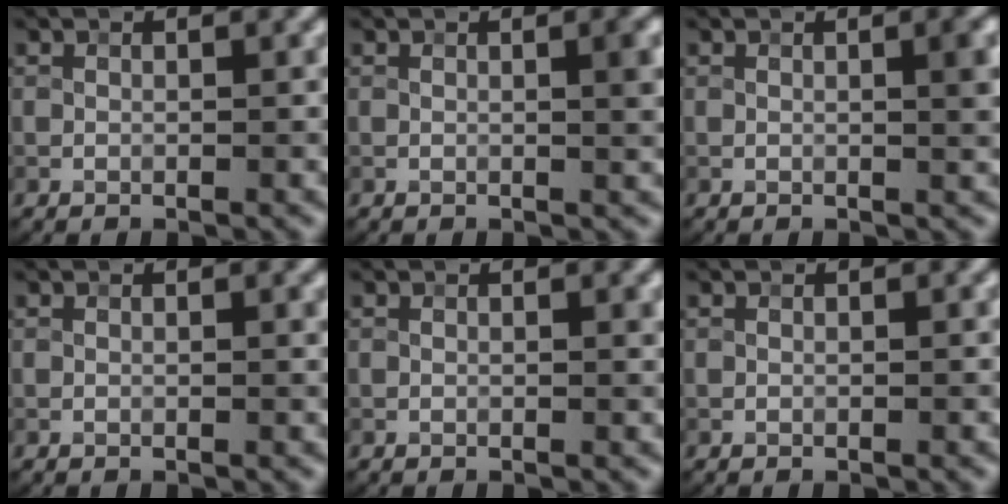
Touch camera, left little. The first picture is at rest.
{"total": 2.3, "force": [0.3, 0.5, 2.2], "torque": [-0.026, 0.004, 0.001]}
{"total": 2.4, "force": [0.3, 0.5, 2.4], "torque": [-0.028, 0.004, 0.002]}
{"total": 0.0}
{"total": 0.0}
{"total": 0.0}